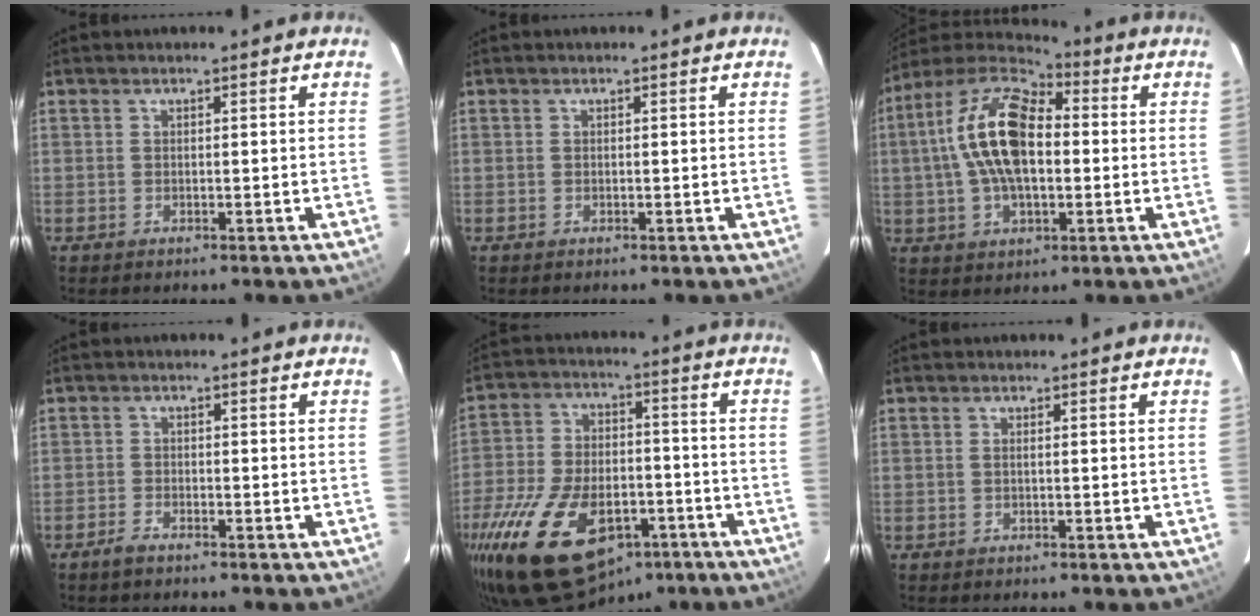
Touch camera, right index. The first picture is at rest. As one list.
[{"total": 0.0}, {"total": 17.1, "force": [0.9, 8.5, 14.8], "torque": [-0.286, 0.016, 0.006]}, {"total": 2.0, "force": [-2.0, 0.3, 0.4], "torque": [-0.020, -0.001, -0.040]}, {"total": 25.8, "force": [-14.5, 13.8, 16.2], "torque": [-0.335, -0.027, -0.224]}, {"total": 0.5, "force": [-0.1, -0.1, 0.5], "torque": [-0.010, 0.002, -0.003]}]